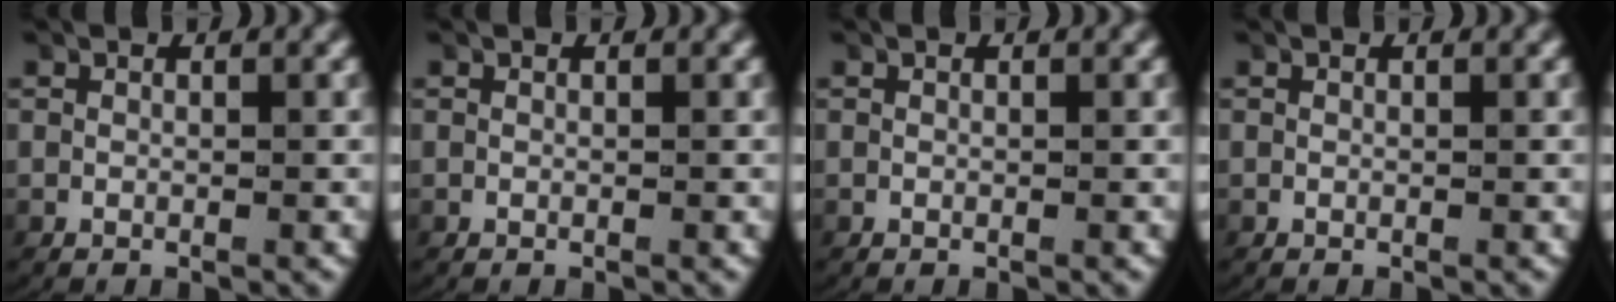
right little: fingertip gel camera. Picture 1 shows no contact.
{"total": 0.0}
{"total": 0.0}
{"total": 0.0}